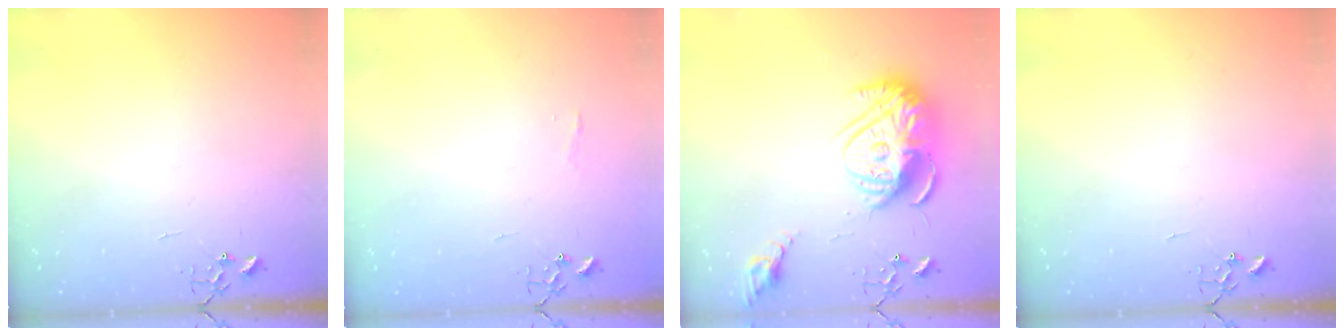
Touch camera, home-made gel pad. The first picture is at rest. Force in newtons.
{"total": 3.7, "press": 3.7, "slide": 0.4}
{"total": 17.6, "press": 17.5, "slide": 1.6}
{"total": 0.0}